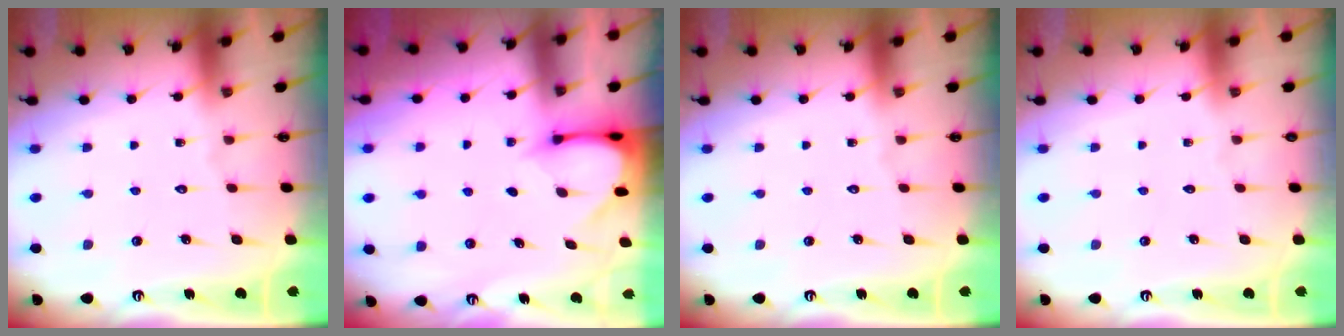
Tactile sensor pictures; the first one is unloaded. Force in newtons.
{"total": 3.0, "press": 2.9, "slide": 0.4}
{"total": 0.0}
{"total": 0.0}